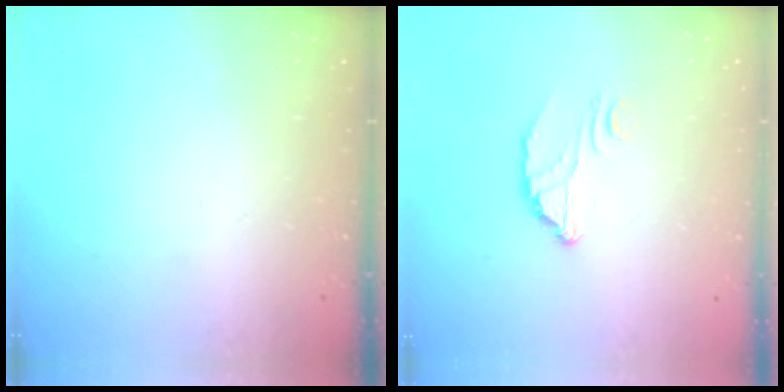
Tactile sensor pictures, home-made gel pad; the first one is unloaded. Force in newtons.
{"total": 3.1, "press": 3.1, "slide": 0.2}